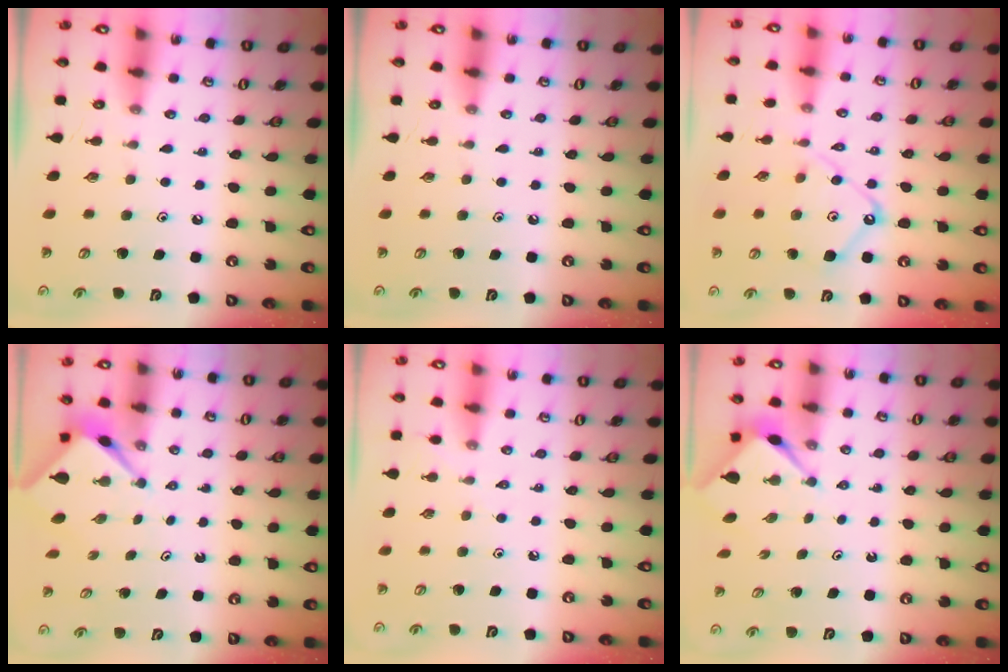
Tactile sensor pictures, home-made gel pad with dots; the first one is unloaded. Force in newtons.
{"total": 0.0}
{"total": 9.7, "press": 9.7, "slide": 0.9}
{"total": 2.5, "press": 2.5, "slide": 0.2}
{"total": 1.8, "press": 1.7, "slide": 0.4}
{"total": 3.3, "press": 3.2, "slide": 0.3}